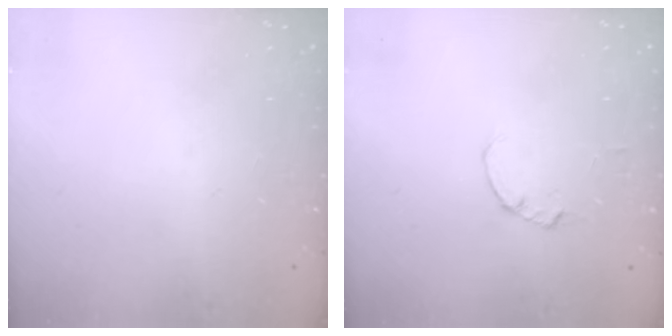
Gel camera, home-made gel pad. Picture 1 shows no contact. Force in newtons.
{"total": 0.0}